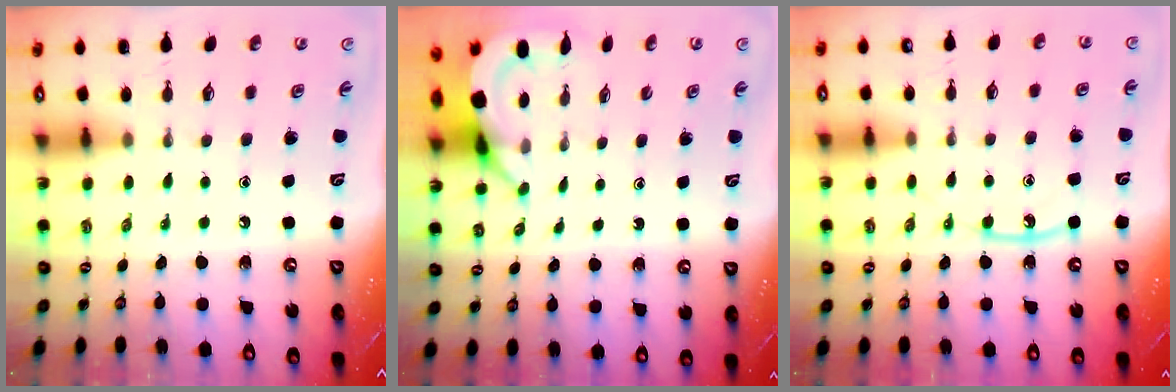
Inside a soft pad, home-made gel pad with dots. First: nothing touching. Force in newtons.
{"total": 3.9, "press": 3.9, "slide": 0.1}
{"total": 9.9, "press": 9.8, "slide": 0.8}